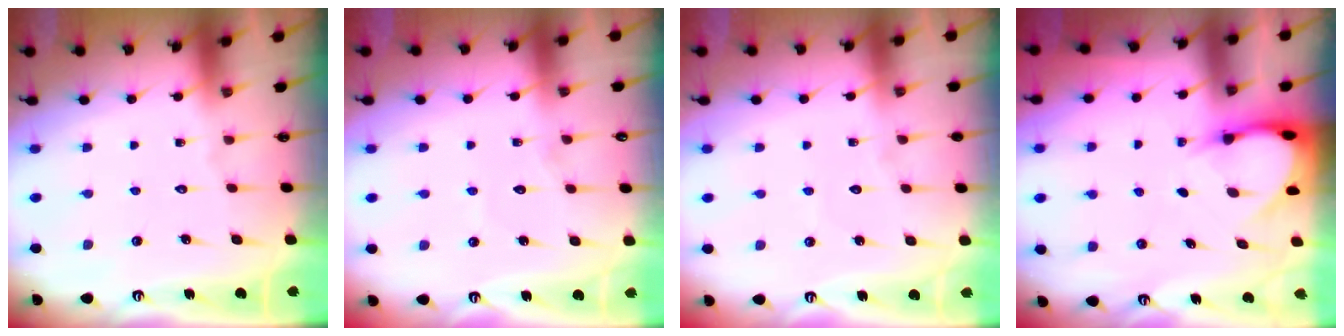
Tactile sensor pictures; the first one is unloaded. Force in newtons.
{"total": 4.4, "press": 4.4, "slide": 0.3}
{"total": 2.9, "press": 2.9, "slide": 0.3}
{"total": 3.7, "press": 3.7, "slide": 0.2}